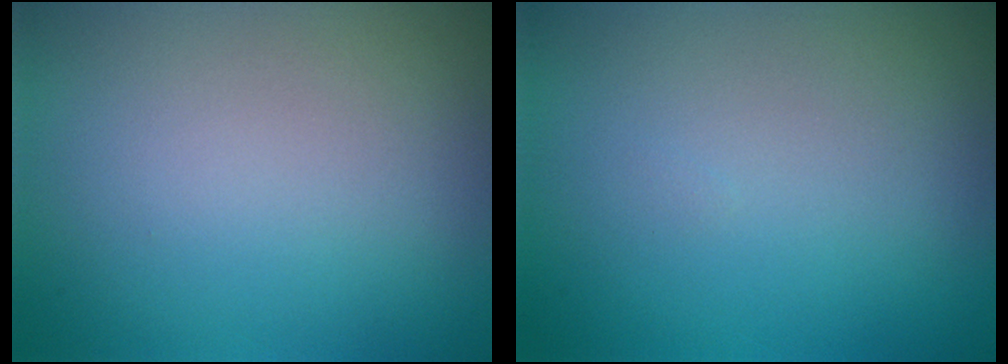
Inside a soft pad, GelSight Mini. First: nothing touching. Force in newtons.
{"total": 0.0}